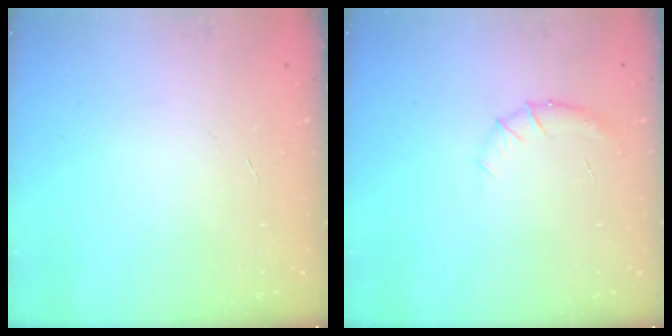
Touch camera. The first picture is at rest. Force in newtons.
{"total": 6.7, "press": 6.5, "slide": 1.8}